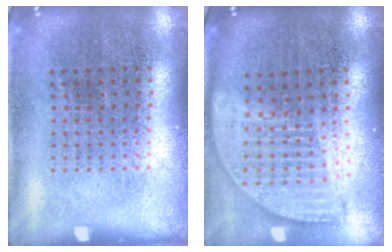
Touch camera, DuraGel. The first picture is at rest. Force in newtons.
{"total": 1.8, "press": 1.5, "slide": 1.0}